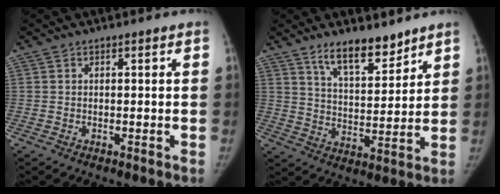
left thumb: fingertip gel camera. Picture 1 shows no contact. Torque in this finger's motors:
{"motor_torque": [0.52, -0.33, 0.76, -0.63, 0.21]}